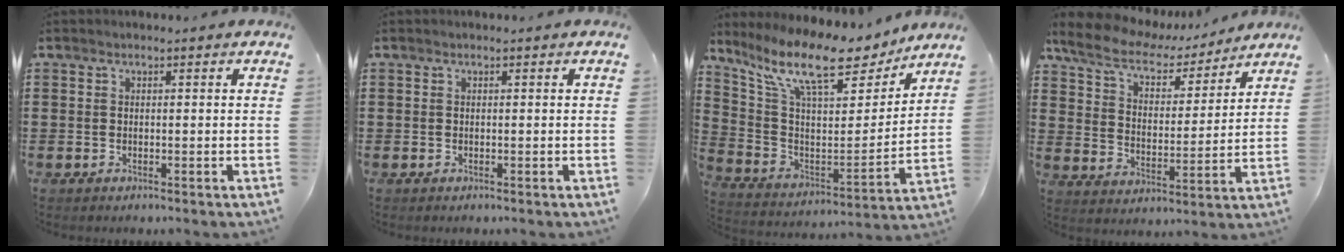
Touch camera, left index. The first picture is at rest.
{"total": 0.0}
{"total": 12.2, "force": [9.2, 3.4, 7.3], "torque": [-0.172, -0.059, 0.154]}
{"total": 7.4, "force": [6.1, 2.6, 3.5], "torque": [-0.096, -0.026, 0.103]}